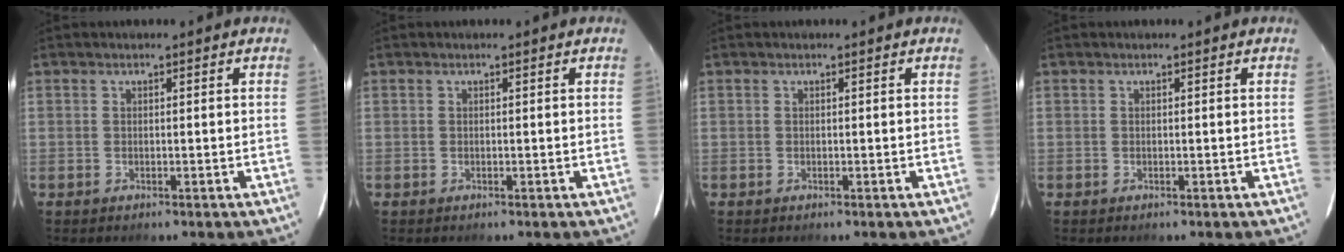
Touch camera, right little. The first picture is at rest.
{"total": 0.0}
{"total": 0.0}
{"total": 0.0}